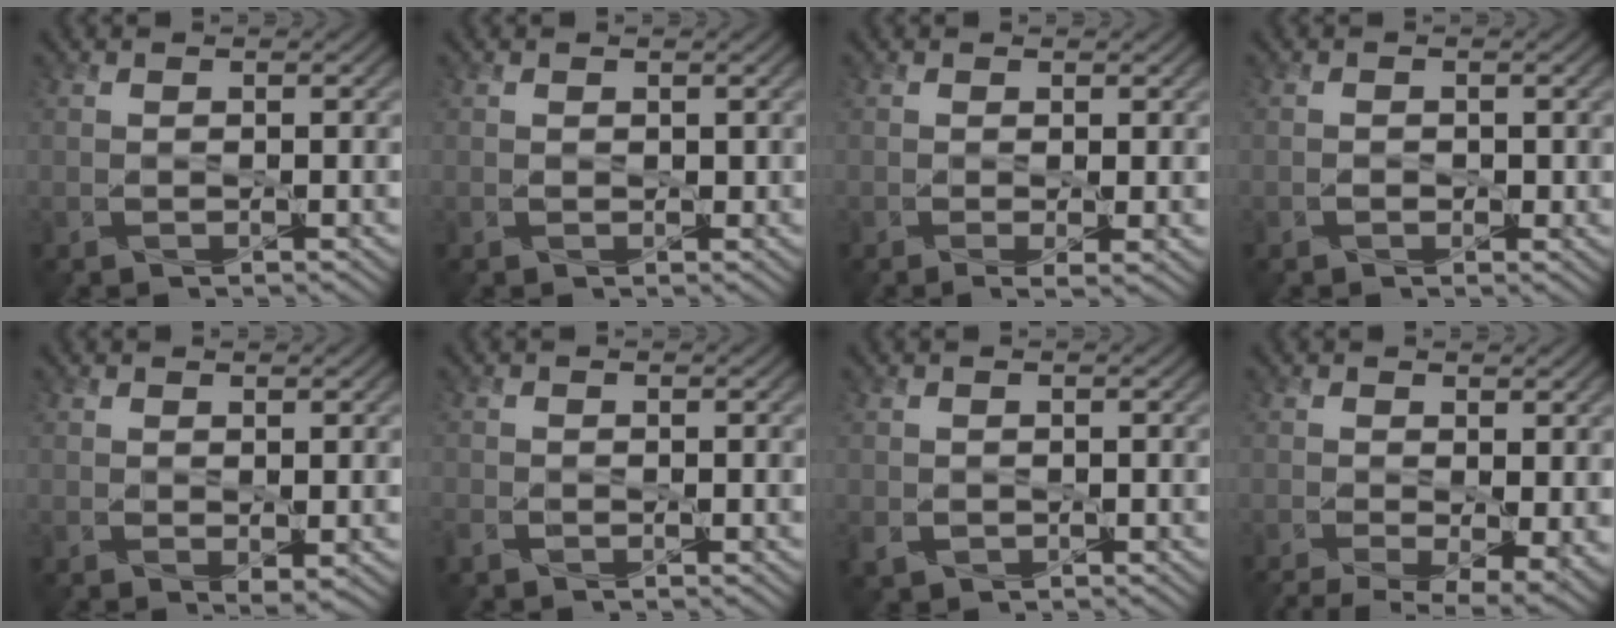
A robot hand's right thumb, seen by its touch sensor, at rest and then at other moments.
{"total": 0.5, "force": [0.3, 0.4, 0.2], "torque": [-0.002, -0.004, 0.003]}
{"total": 1.8, "force": [-0.2, 0.3, 1.7], "torque": [-0.036, -0.009, -0.003]}
{"total": 0.9, "force": [-0.2, 0.7, 0.6], "torque": [-0.007, -0.005, -0.006]}
{"total": 1.1, "force": [0.1, 0.5, 1.0], "torque": [-0.018, -0.006, 0.004]}
{"total": 1.5, "force": [-1.2, 0.7, 0.6], "torque": [-0.020, -0.005, -0.030]}
{"total": 1.8, "force": [-0.6, 1.5, 0.7], "torque": [-0.019, -0.011, -0.013]}
{"total": 6.9, "force": [-3.1, 2.5, 5.6], "torque": [-0.103, -0.026, -0.047]}